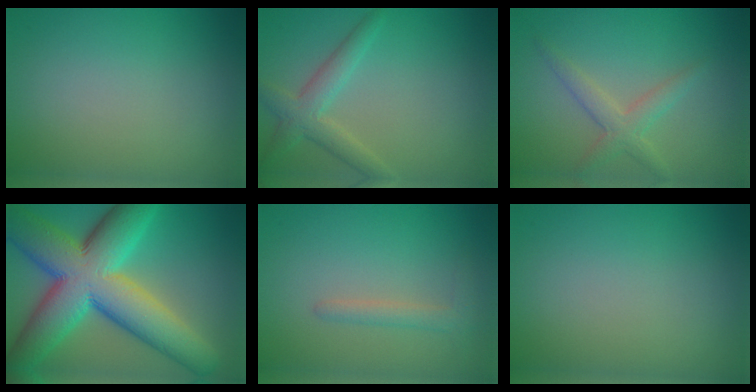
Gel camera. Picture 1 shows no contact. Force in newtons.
{"total": 3.1, "press": 3.1, "slide": 0.1}
{"total": 2.5, "press": 2.5, "slide": 0.0}
{"total": 14.6, "press": 14.6, "slide": 0.2}
{"total": 1.5, "press": 1.5, "slide": 0.2}
{"total": 0.0}